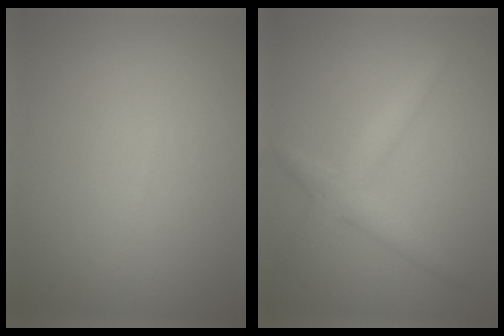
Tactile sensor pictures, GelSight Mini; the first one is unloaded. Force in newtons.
{"total": 2.8, "press": 2.8, "slide": 0.1}